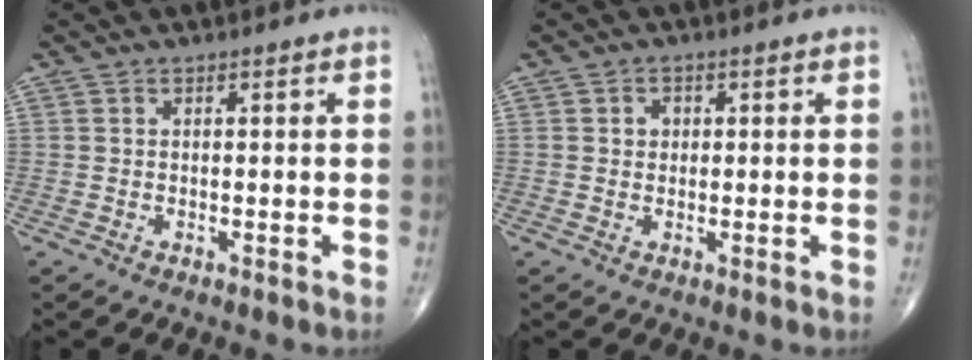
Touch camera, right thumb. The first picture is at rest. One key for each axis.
{"total": 1.9, "fx": 0.3, "fy": 1.7, "fz": 0.9, "tx": -0.004, "ty": 0.002, "tz": 0.004}